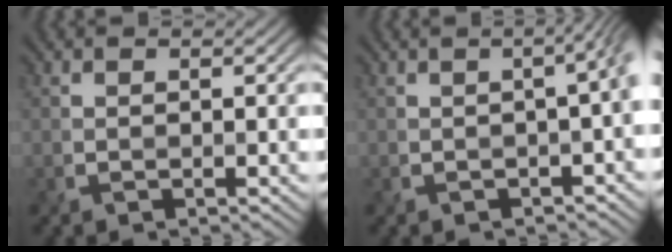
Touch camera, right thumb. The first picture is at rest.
{"total": 4.8, "force": [-0.9, 1.7, 4.4], "torque": [-0.037, -0.001, -0.007]}